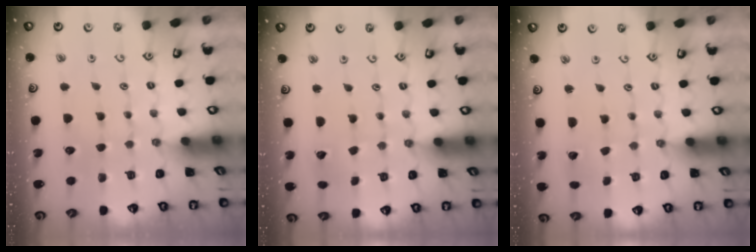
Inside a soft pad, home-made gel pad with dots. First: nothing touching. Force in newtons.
{"total": 3.7, "press": 3.7, "slide": 0.3}
{"total": 1.8, "press": 1.8, "slide": 0.1}